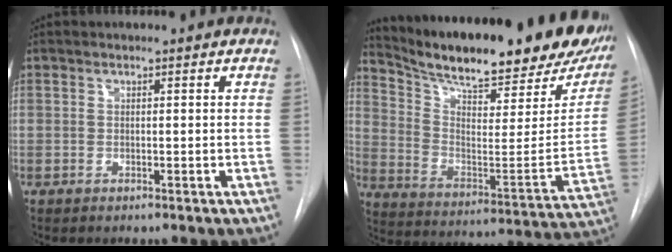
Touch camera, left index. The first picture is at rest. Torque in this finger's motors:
{"motor_torque": [0.43, -0.38, 0.81, 0.08]}